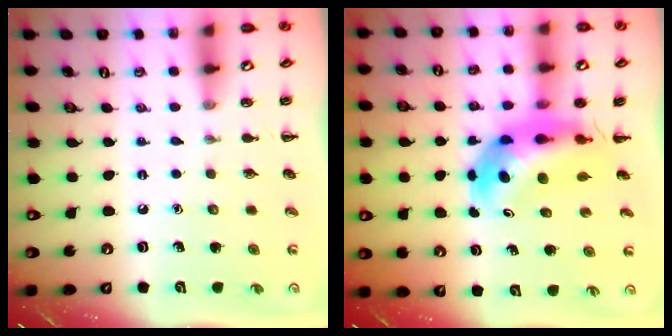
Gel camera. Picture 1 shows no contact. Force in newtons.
{"total": 7.6, "press": 7.2, "slide": 2.5}